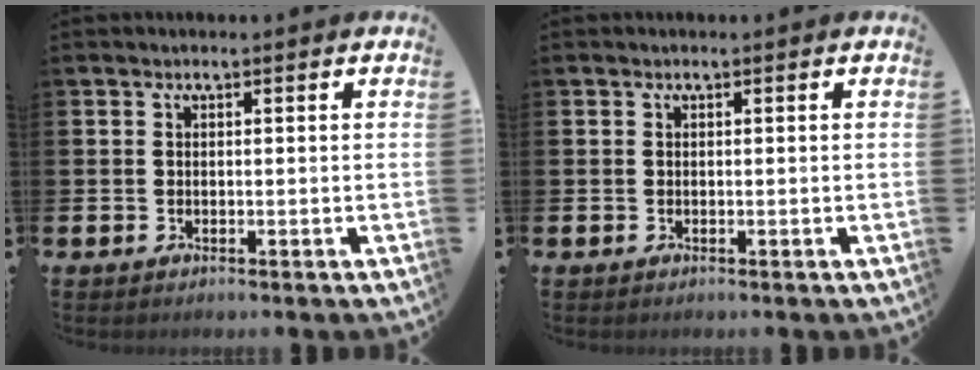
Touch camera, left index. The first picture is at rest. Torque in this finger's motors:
{"motor_torque": [-0.01, 0.00, 0.00, 0.00]}